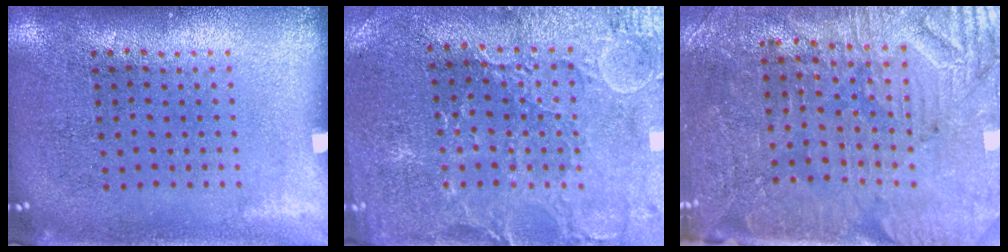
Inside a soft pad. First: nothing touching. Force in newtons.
{"total": 1.3, "press": 1.3, "slide": 0.4}
{"total": 3.5, "press": 3.3, "slide": 1.2}